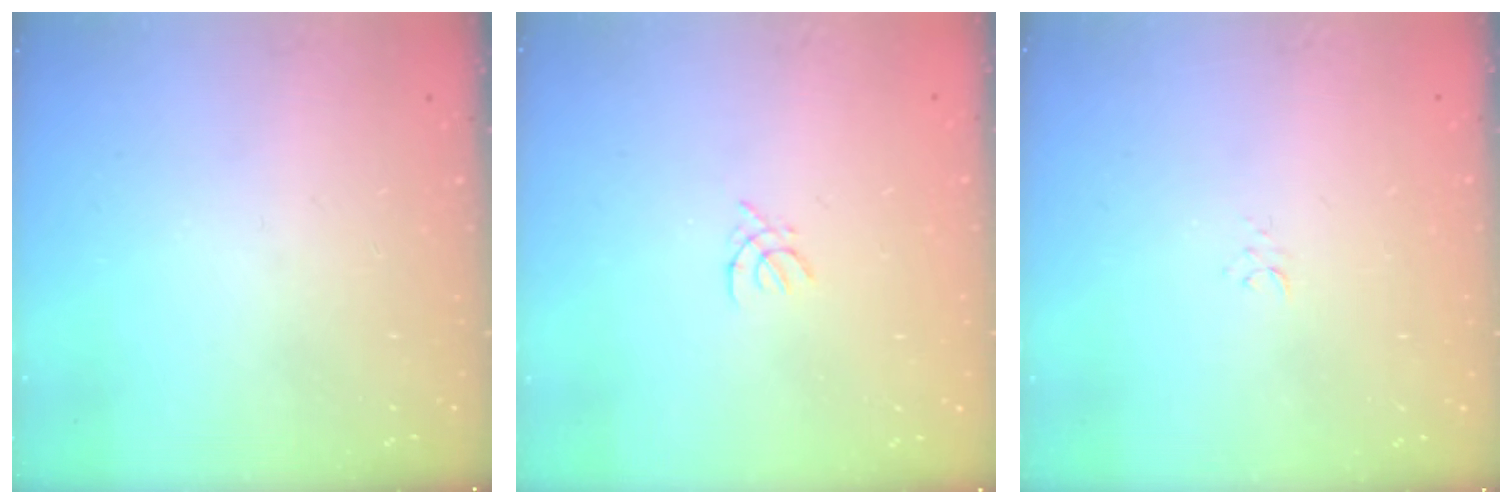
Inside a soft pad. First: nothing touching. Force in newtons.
{"total": 1.8, "press": 1.8, "slide": 0.4}
{"total": 3.1, "press": 3.1, "slide": 0.2}